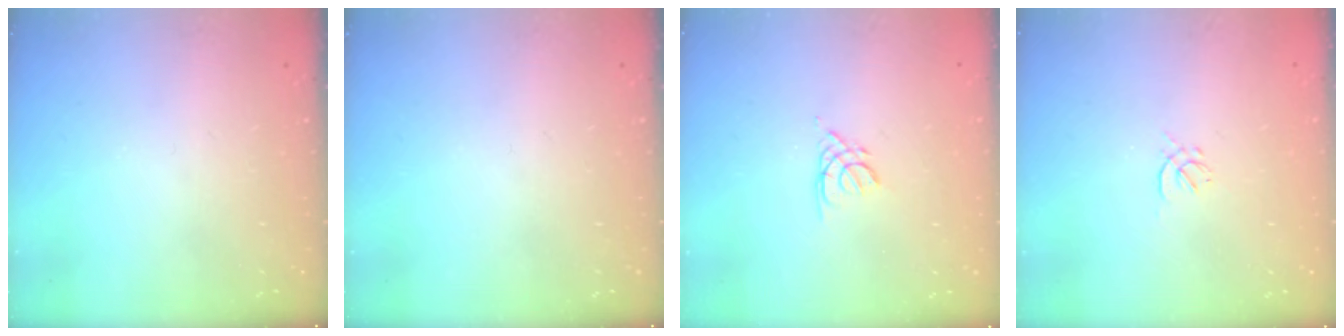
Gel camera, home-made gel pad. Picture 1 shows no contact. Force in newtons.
{"total": 0.0}
{"total": 2.2, "press": 2.2, "slide": 0.4}
{"total": 0.7, "press": 0.5, "slide": 0.5}